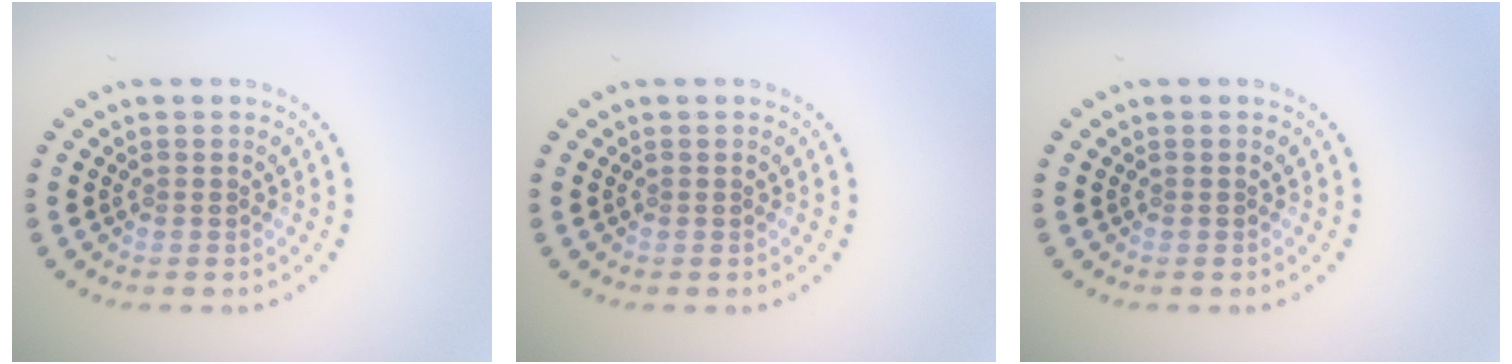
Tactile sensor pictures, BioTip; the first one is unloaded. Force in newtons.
{"total": 0.0}
{"total": 0.0}